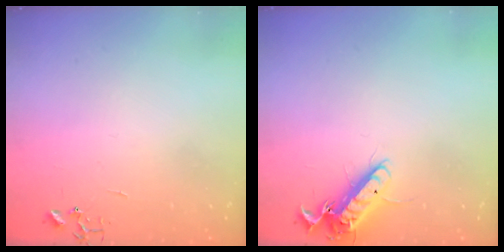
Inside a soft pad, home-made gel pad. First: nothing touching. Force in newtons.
{"total": 13.0, "press": 12.8, "slide": 2.2}